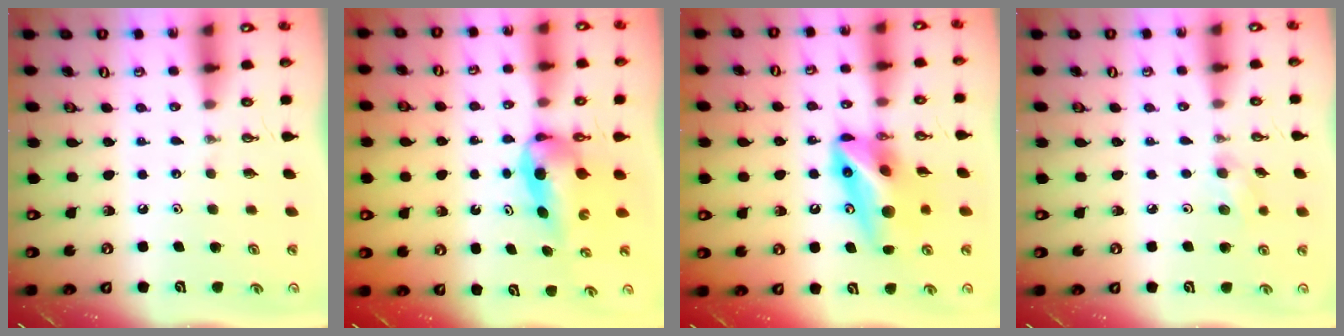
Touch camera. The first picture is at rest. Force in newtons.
{"total": 7.2, "press": 6.8, "slide": 2.4}
{"total": 12.2, "press": 12.0, "slide": 2.1}
{"total": 5.5, "press": 5.0, "slide": 2.3}